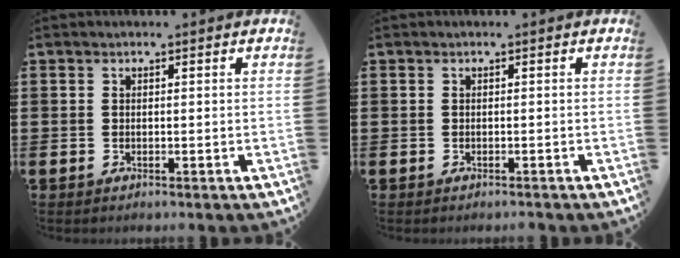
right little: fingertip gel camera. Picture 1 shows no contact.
{"total": 0.0}